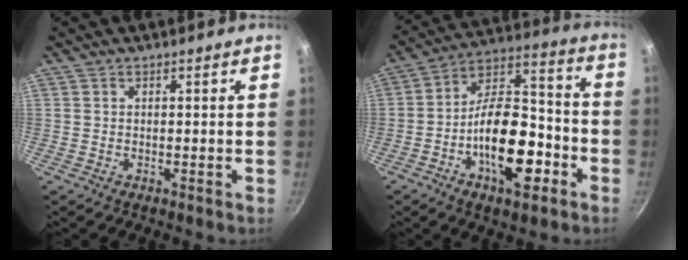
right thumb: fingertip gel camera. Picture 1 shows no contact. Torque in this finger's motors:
{"motor_torque": [-0.10, 0.80, 1.87, -0.90, 0.16]}